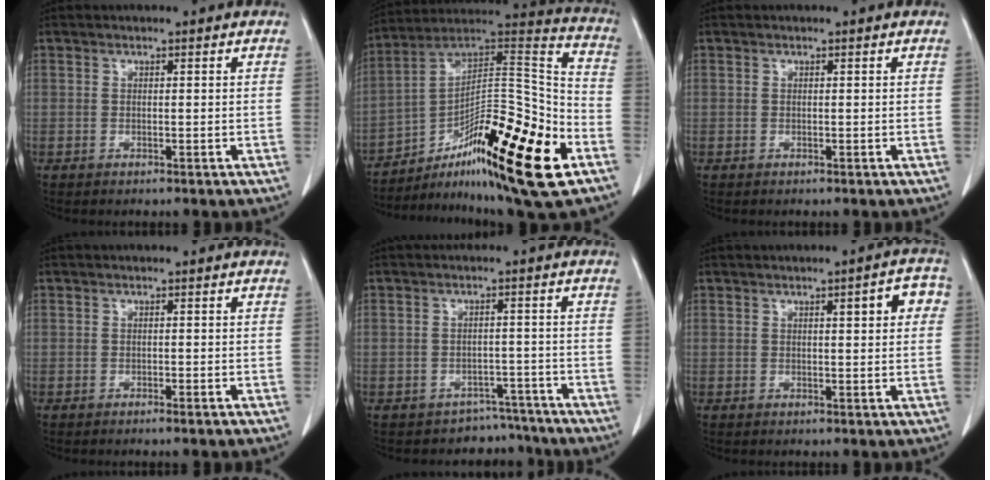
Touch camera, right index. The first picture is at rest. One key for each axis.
{"total": 25.6, "fx": -11.9, "fy": 3.8, "fz": 22.3, "tx": -0.325, "ty": 0.007, "tz": -0.188}
{"total": 0.0}
{"total": 0.7, "fx": -0.5, "fy": -0.1, "fz": 0.4, "tx": -0.011, "ty": -0.001, "tz": -0.007}
{"total": 5.0, "fx": -4.1, "fy": 2.5, "fz": -1.3, "tx": 0.028, "ty": 0.033, "tz": -0.058}
{"total": 4.5, "fx": 1.3, "fy": 1.1, "fz": 4.2, "tx": -0.051, "ty": 0.013, "tz": 0.013}